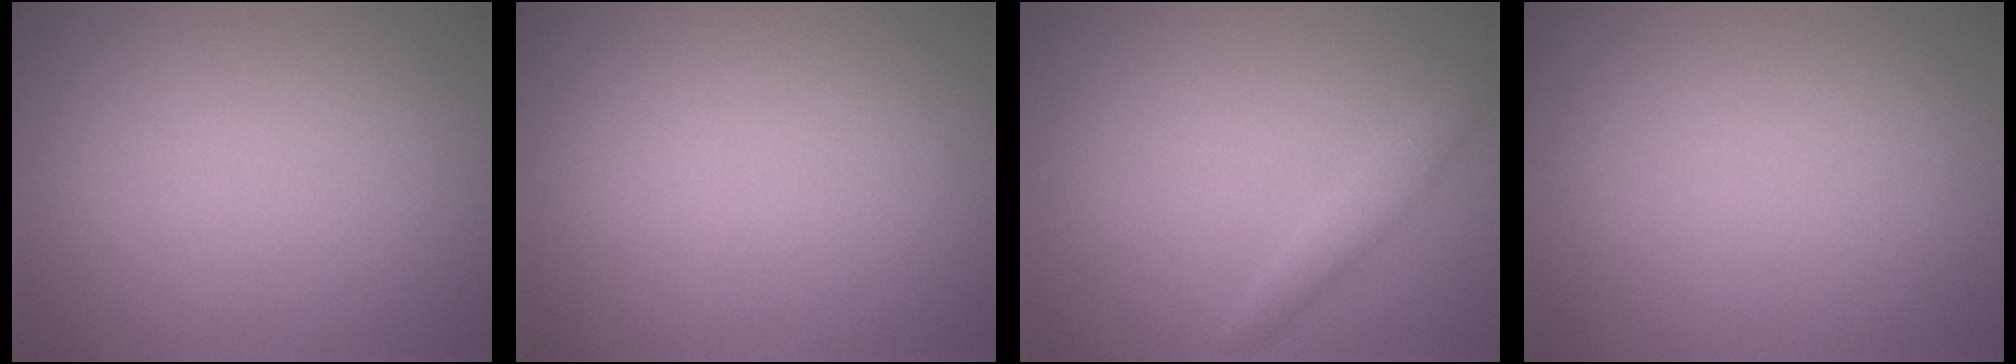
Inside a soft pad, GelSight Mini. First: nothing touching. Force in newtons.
{"total": 0.0}
{"total": 1.5, "press": 1.5, "slide": 0.1}
{"total": 0.0}